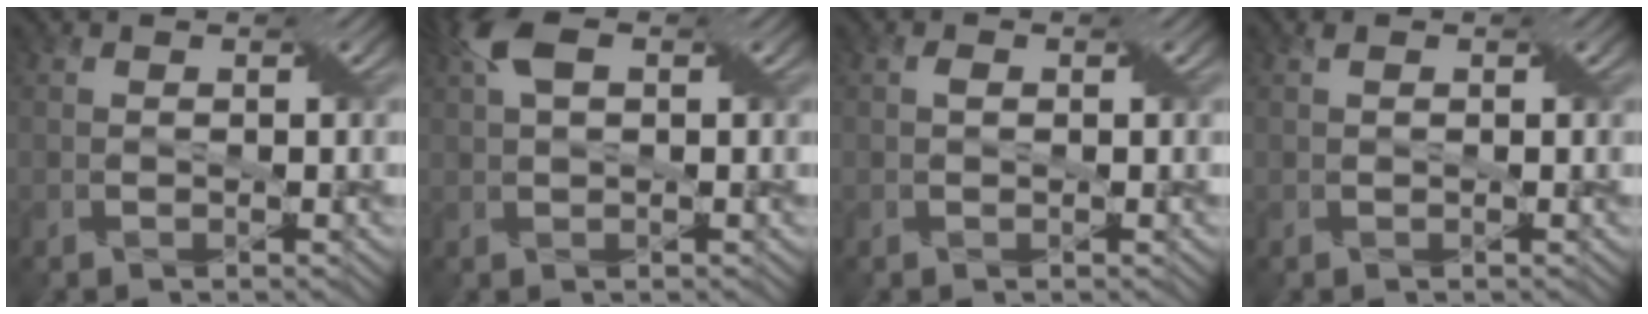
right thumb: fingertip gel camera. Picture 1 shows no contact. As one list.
[{"total": 5.1, "force": [1.8, 2.3, 4.2], "torque": [-0.094, 0.020, 0.030]}, {"total": 0.7, "force": [0.1, 0.4, 0.6], "torque": [-0.009, 0.003, 0.002]}, {"total": 0.9, "force": [0.3, 0.4, 0.7], "torque": [-0.014, 0.005, 0.006]}]